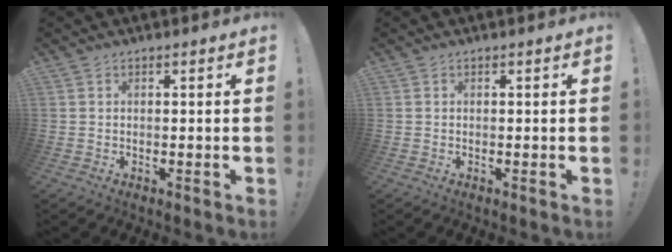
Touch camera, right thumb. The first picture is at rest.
{"total": 0.0}